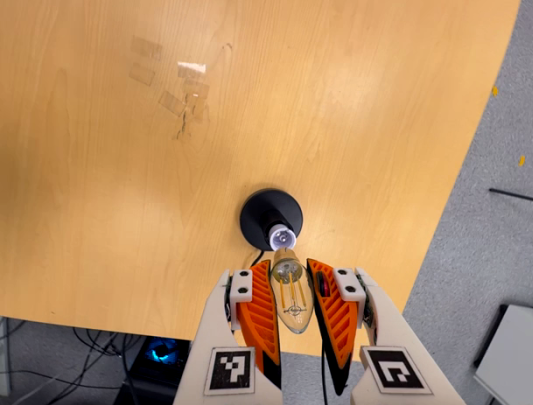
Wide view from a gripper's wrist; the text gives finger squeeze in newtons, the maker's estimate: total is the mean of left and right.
{"total": 20.1, "left": 21.8, "right": 18.4}